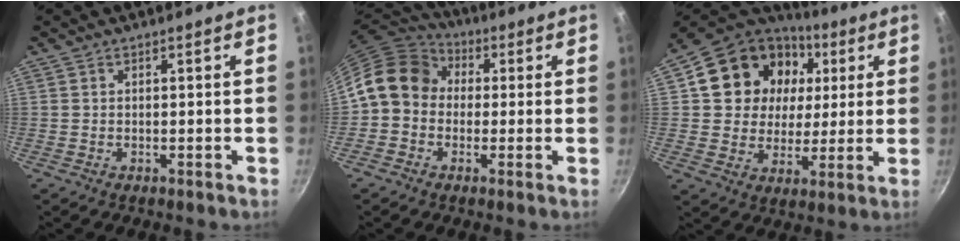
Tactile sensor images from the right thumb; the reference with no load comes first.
{"total": 12.1, "force": [1.1, 10.2, 6.4], "torque": [-0.084, 0.028, -0.005]}
{"total": 19.4, "force": [5.8, 15.8, 9.8], "torque": [-0.160, 0.008, 0.097]}